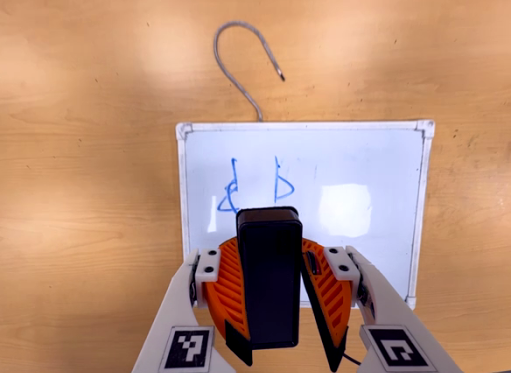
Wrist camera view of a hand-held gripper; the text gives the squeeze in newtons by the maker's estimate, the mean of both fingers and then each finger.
{"total": 7.4, "left": 8.2, "right": 6.6}